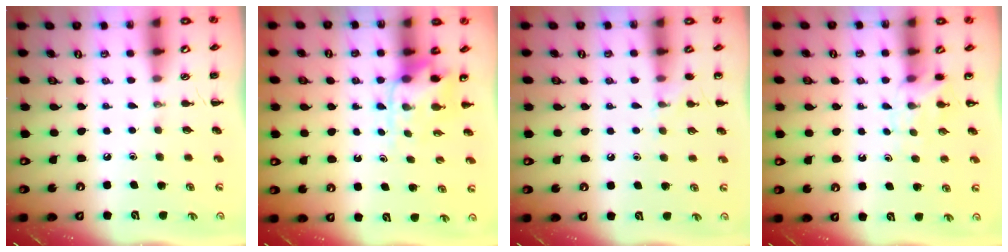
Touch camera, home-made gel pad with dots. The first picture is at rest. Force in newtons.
{"total": 4.8, "press": 4.8, "slide": 0.3}
{"total": 6.5, "press": 6.1, "slide": 2.2}
{"total": 3.6, "press": 3.4, "slide": 1.2}